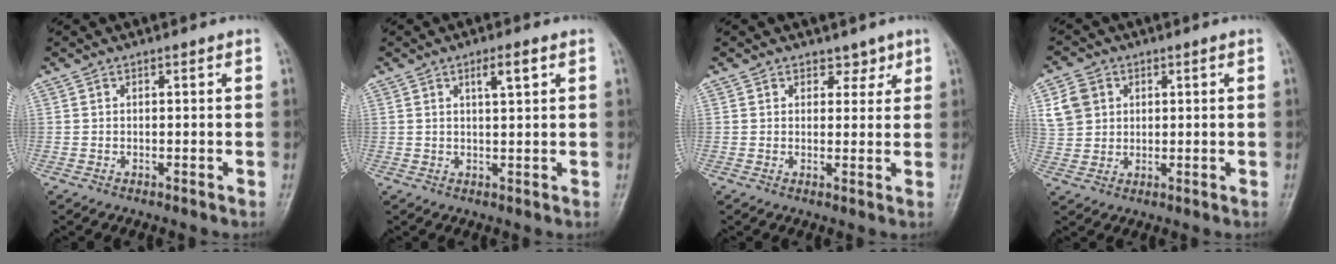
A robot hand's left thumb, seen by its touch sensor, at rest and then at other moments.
{"total": 3.5, "force": [1.6, 0.7, 3.1], "torque": [-0.051, -0.003, 0.027]}
{"total": 2.6, "force": [1.7, 1.8, 0.7], "torque": [0.018, -0.008, 0.020]}
{"total": 6.6, "force": [2.1, 5.6, 2.8], "torque": [-0.033, -0.002, 0.043]}